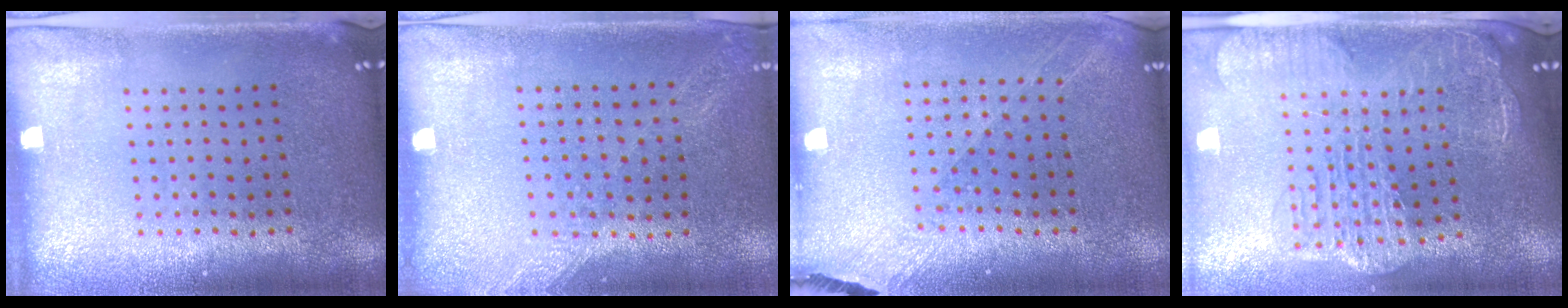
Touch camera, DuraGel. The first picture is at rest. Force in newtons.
{"total": 1.2, "press": 1.2, "slide": 0.4}
{"total": 1.3, "press": 1.2, "slide": 0.5}
{"total": 3.2, "press": 2.6, "slide": 1.8}